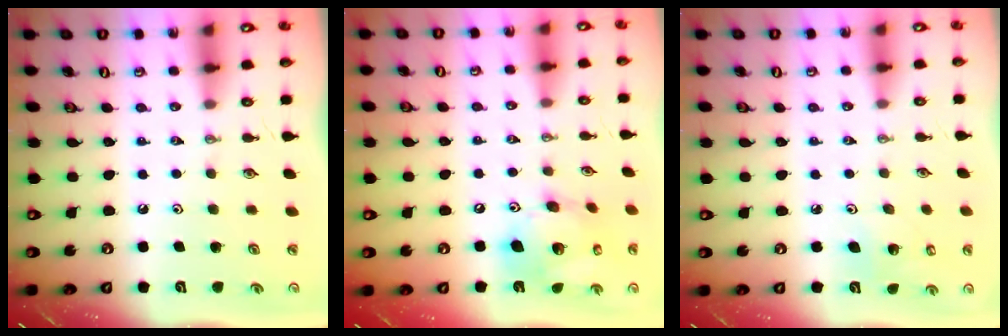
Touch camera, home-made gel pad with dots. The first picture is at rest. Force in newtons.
{"total": 16.7, "press": 16.4, "slide": 3.2}
{"total": 5.8, "press": 5.7, "slide": 1.1}